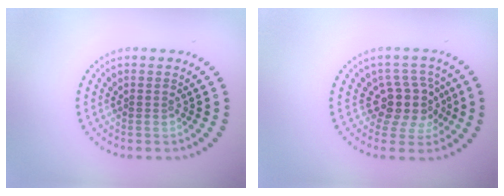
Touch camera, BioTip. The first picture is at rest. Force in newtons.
{"total": 3.8, "press": 3.1, "slide": 2.3}